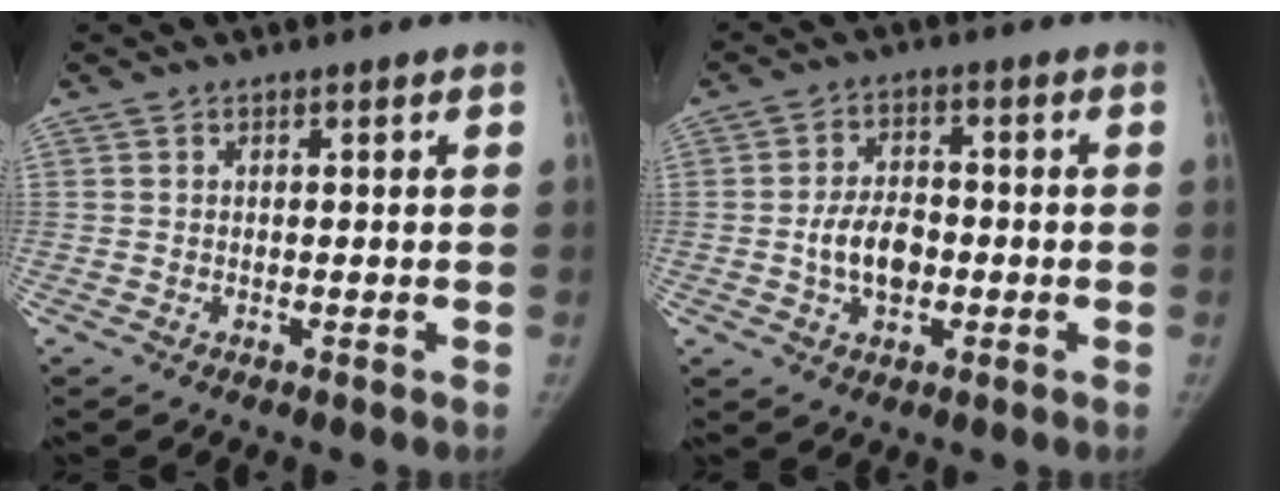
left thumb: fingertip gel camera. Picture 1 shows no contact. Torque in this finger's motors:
{"motor_torque": [0.57, 0.54, 0.66, -0.56, 0.29]}